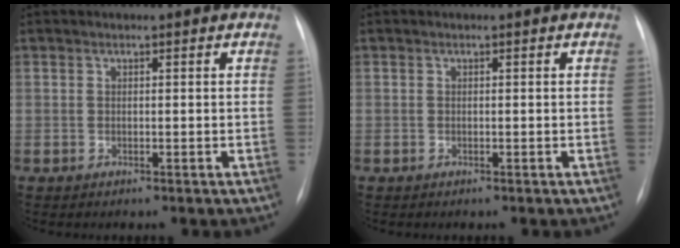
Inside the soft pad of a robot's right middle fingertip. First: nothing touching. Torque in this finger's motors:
{"motor_torque": [1.09, -1.07, 0.36, -0.08]}